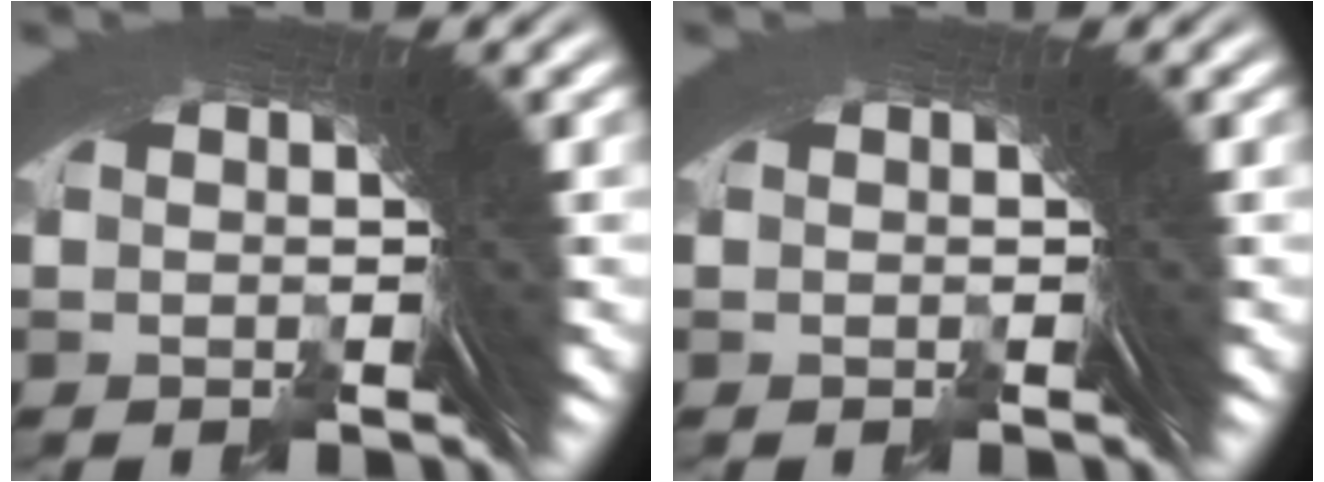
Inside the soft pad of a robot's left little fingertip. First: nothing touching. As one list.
[{"total": 0.0}]